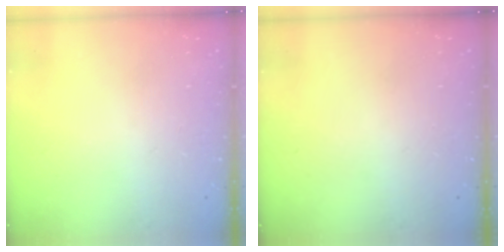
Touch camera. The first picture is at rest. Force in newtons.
{"total": 0.0}